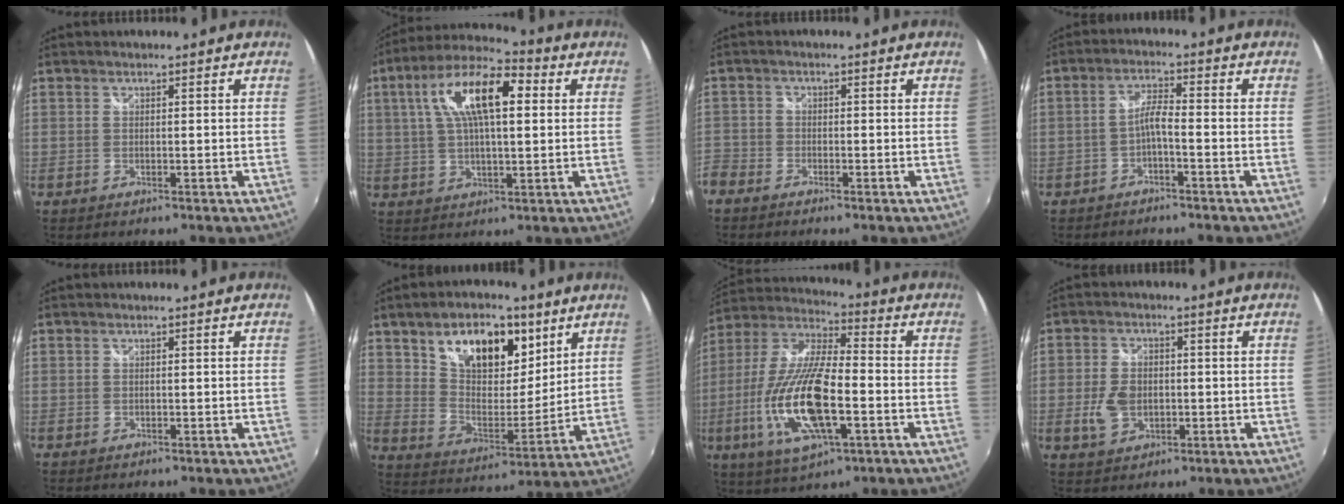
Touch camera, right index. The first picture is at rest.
{"total": 15.0, "force": [4.1, 5.6, 13.3], "torque": [-0.242, 0.030, 0.062]}
{"total": 6.3, "force": [-3.8, 4.8, 1.4], "torque": [-0.062, -0.001, -0.083]}
{"total": 3.3, "force": [-1.8, 0.3, 2.7], "torque": [-0.060, 0.009, -0.034]}
{"total": 0.0}
{"total": 16.8, "force": [9.8, 9.3, 10.1], "torque": [-0.168, 0.013, 0.176]}
{"total": 20.2, "force": [-5.6, 6.7, 18.2], "torque": [-0.375, -0.023, -0.103]}
{"total": 6.9, "force": [-1.2, 4.9, 4.8], "torque": [-0.104, 0.000, -0.018]}